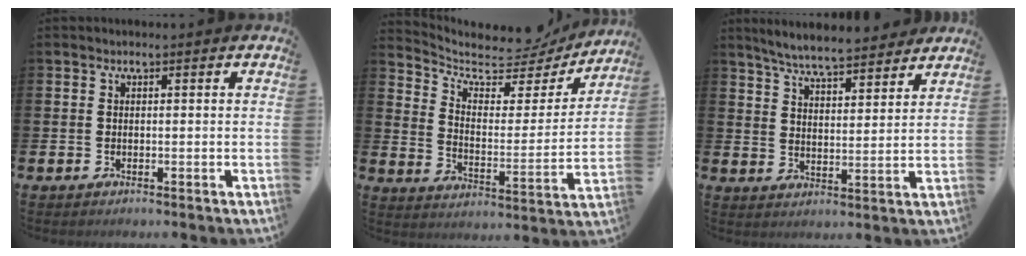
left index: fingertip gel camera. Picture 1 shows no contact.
{"total": 7.0, "force": [6.5, 2.4, 1.4], "torque": [-0.063, -0.057, 0.108]}
{"total": 6.5, "force": [6.2, 0.6, 1.6], "torque": [-0.051, -0.034, 0.110]}